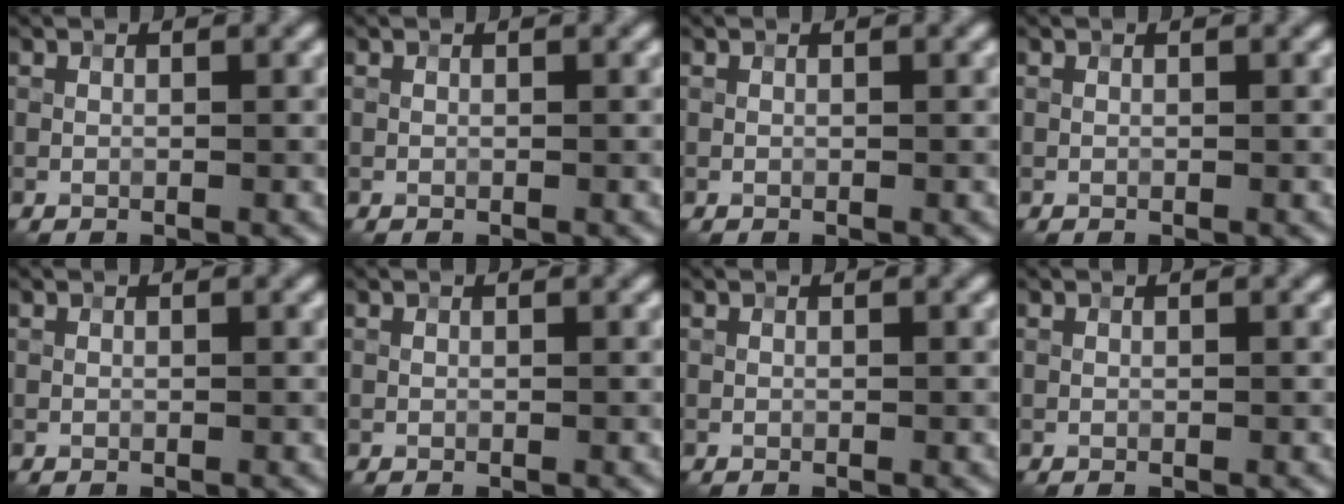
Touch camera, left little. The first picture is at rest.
{"total": 0.0}
{"total": 0.0}
{"total": 0.0}
{"total": 0.0}
{"total": 0.0}
{"total": 0.0}
{"total": 0.0}